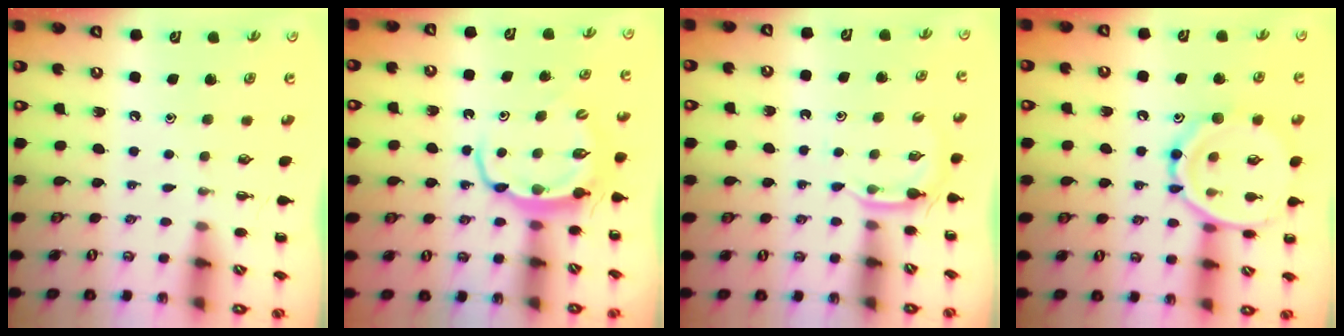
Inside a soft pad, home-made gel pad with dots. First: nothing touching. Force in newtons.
{"total": 6.2, "press": 6.2, "slide": 0.5}
{"total": 3.1, "press": 2.9, "slide": 1.1}
{"total": 14.3, "press": 14.2, "slide": 0.8}